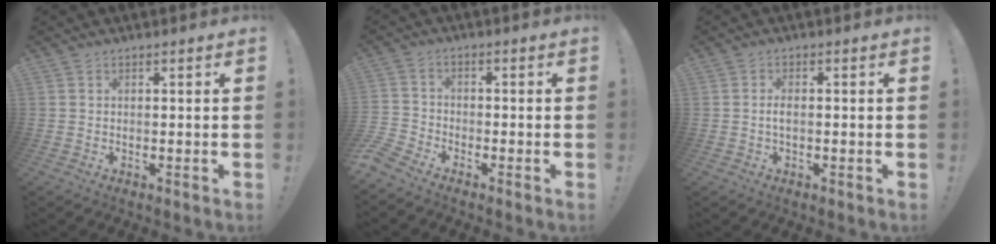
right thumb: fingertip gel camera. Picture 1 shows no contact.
{"total": 5.3, "force": [-4.4, 2.7, 1.4], "torque": [-0.043, 0.014, -0.084]}
{"total": 2.3, "force": [-0.5, 0.9, 2.1], "torque": [-0.050, 0.004, -0.011]}